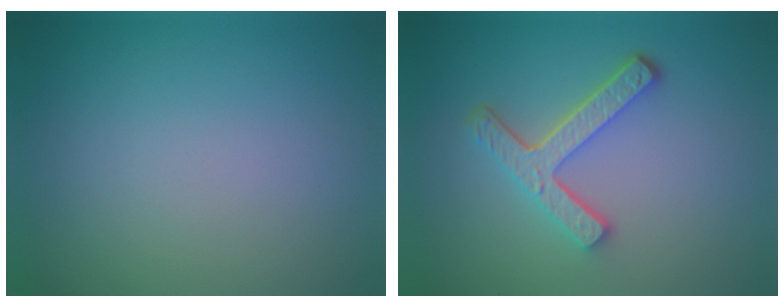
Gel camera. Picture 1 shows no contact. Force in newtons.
{"total": 4.4, "press": 3.3, "slide": 2.9}